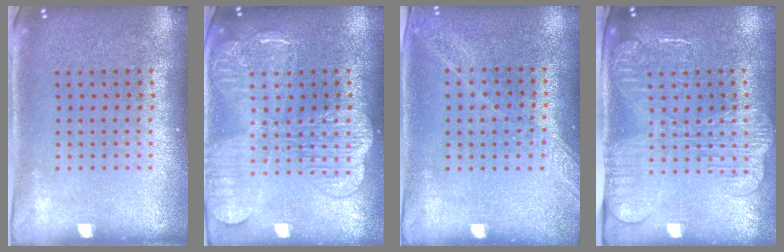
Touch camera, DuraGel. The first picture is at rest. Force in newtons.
{"total": 3.9, "press": 3.8, "slide": 0.6}
{"total": 1.2, "press": 1.1, "slide": 0.1}
{"total": 2.4, "press": 2.0, "slide": 1.4}